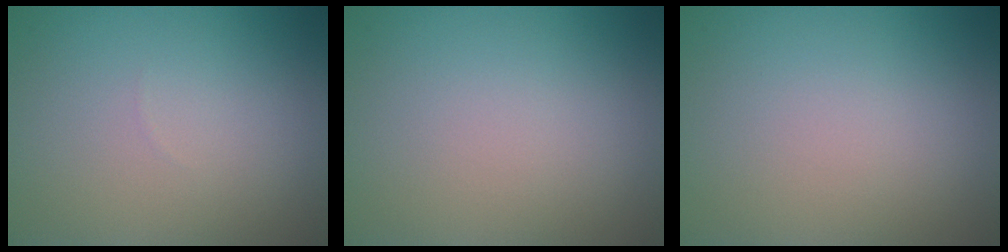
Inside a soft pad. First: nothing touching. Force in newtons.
{"total": 0.0}
{"total": 0.0}